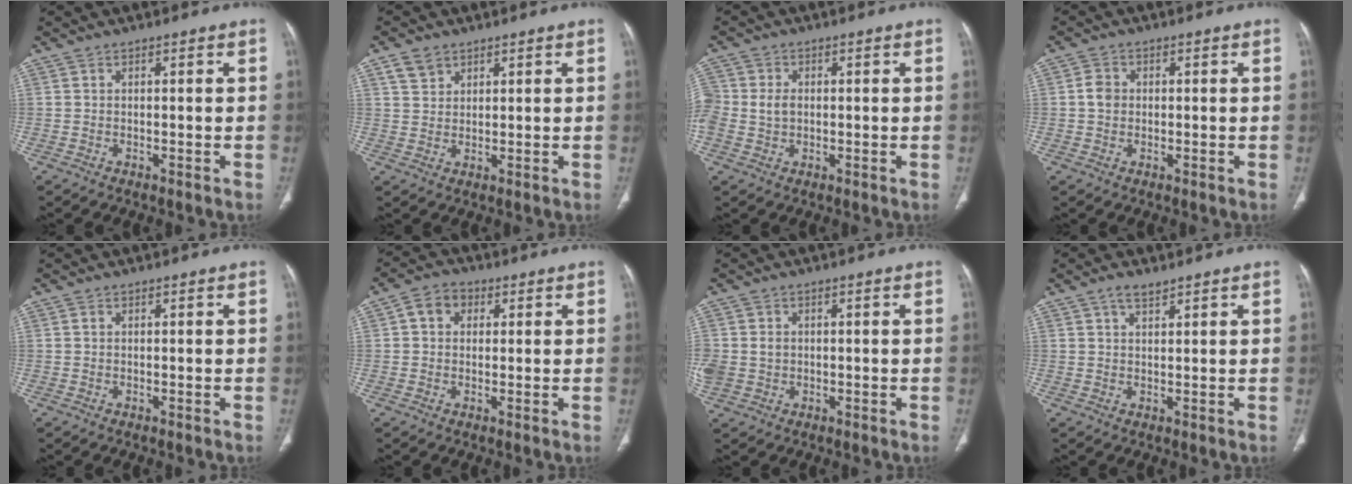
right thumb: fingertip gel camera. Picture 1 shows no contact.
{"total": 3.9, "force": [2.4, 2.7, 1.4], "torque": [-0.017, -0.008, 0.050]}
{"total": 6.5, "force": [0.2, 5.1, 4.0], "torque": [-0.093, 0.009, 0.009]}
{"total": 2.8, "force": [0.1, 2.4, 1.5], "torque": [-0.020, 0.006, -0.002]}
{"total": 0.0}
{"total": 5.0, "force": [1.2, 4.1, 2.6], "torque": [-0.029, 0.009, 0.014]}
{"total": 5.7, "force": [0.1, 4.8, 3.0], "torque": [-0.080, 0.006, 0.012]}
{"total": 2.5, "force": [1.8, 1.0, 1.5], "torque": [-0.025, -0.007, 0.033]}